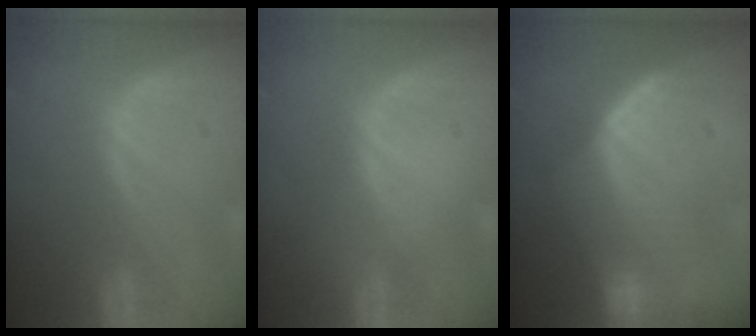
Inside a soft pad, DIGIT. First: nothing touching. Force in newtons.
{"total": 0.0}
{"total": 7.3, "press": 7.3, "slide": 0.4}